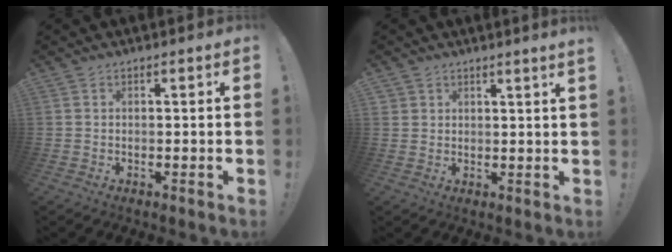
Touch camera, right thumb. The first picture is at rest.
{"total": 2.3, "force": [2.2, 0.2, 0.4], "torque": [-0.001, -0.019, 0.039]}